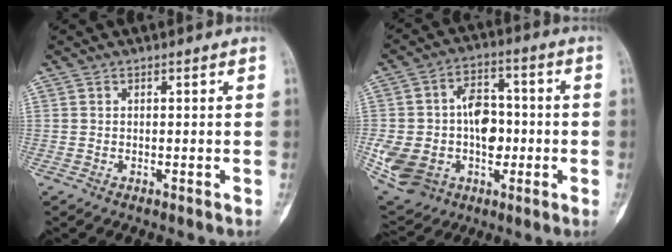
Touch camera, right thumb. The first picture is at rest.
{"total": 19.6, "force": [-2.2, 14.2, 13.3], "torque": [-0.223, 0.025, -0.016]}